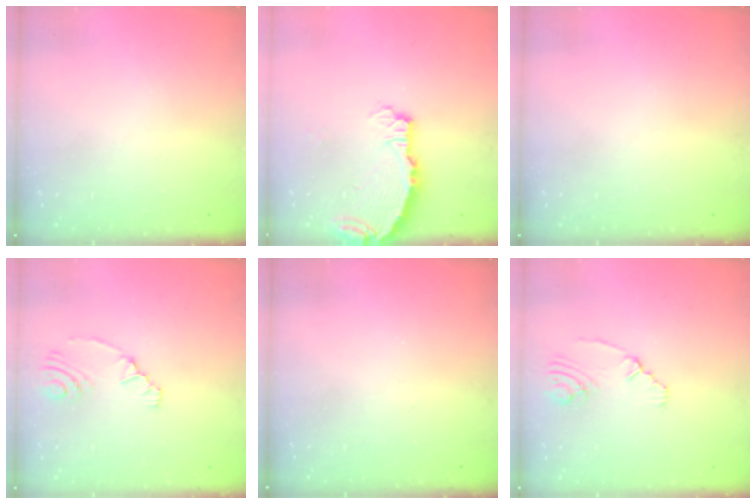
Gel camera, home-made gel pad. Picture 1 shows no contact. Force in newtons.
{"total": 3.7, "press": 3.7, "slide": 0.4}
{"total": 0.0}
{"total": 5.4, "press": 2.2, "slide": 4.9}
{"total": 0.0}
{"total": 2.2, "press": 2.1, "slide": 0.6}